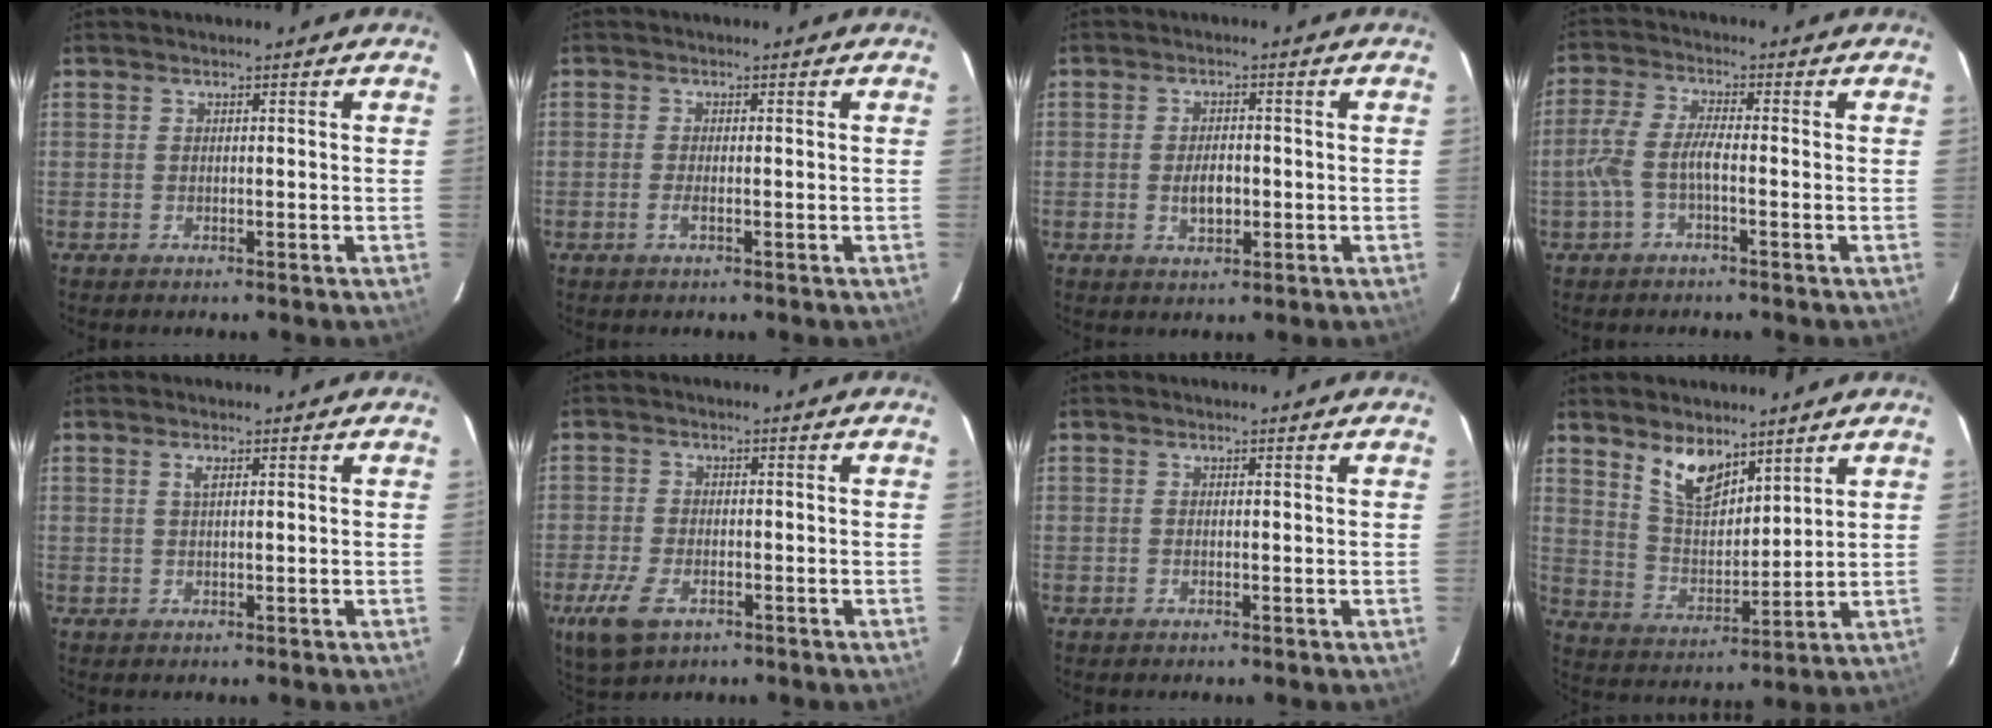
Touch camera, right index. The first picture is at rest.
{"total": 1.5, "force": [-0.7, 0.2, 1.3], "torque": [-0.028, -0.001, -0.013]}
{"total": 4.0, "force": [-0.8, 2.2, 3.2], "torque": [-0.059, -0.003, -0.008]}
{"total": 4.9, "force": [-1.8, 1.0, 4.5], "torque": [-0.106, 0.008, -0.035]}
{"total": 1.1, "force": [0.5, 0.3, 1.0], "torque": [-0.020, 0.002, 0.009]}
{"total": 7.7, "force": [-3.9, 4.0, 5.3], "torque": [-0.132, -0.017, -0.072]}
{"total": 0.0}
{"total": 9.2, "force": [6.4, 4.0, 5.1], "torque": [-0.090, 0.001, 0.130]}